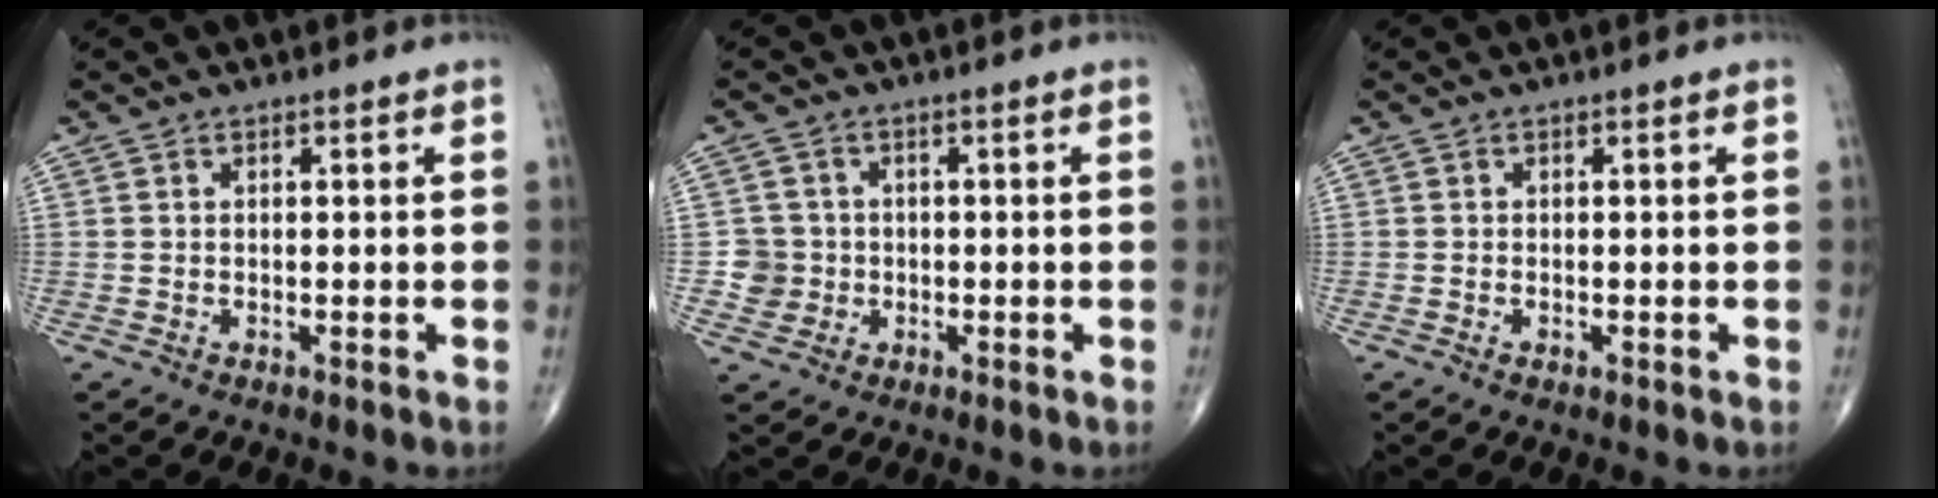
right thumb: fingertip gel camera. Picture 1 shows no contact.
{"total": 3.9, "force": [-0.5, 3.9, 0.1], "torque": [0.025, 0.010, -0.014]}
{"total": 0.6, "force": [-0.2, 0.3, 0.4], "torque": [-0.010, -0.001, -0.005]}